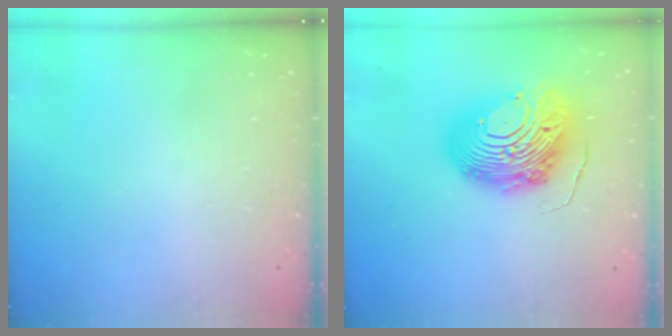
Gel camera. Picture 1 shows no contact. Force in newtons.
{"total": 16.1, "press": 16.0, "slide": 1.8}